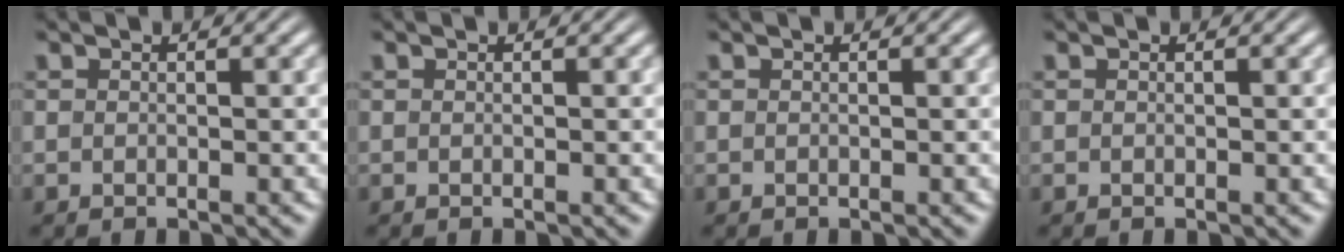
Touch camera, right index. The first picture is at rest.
{"total": 0.0}
{"total": 0.0}
{"total": 0.0}